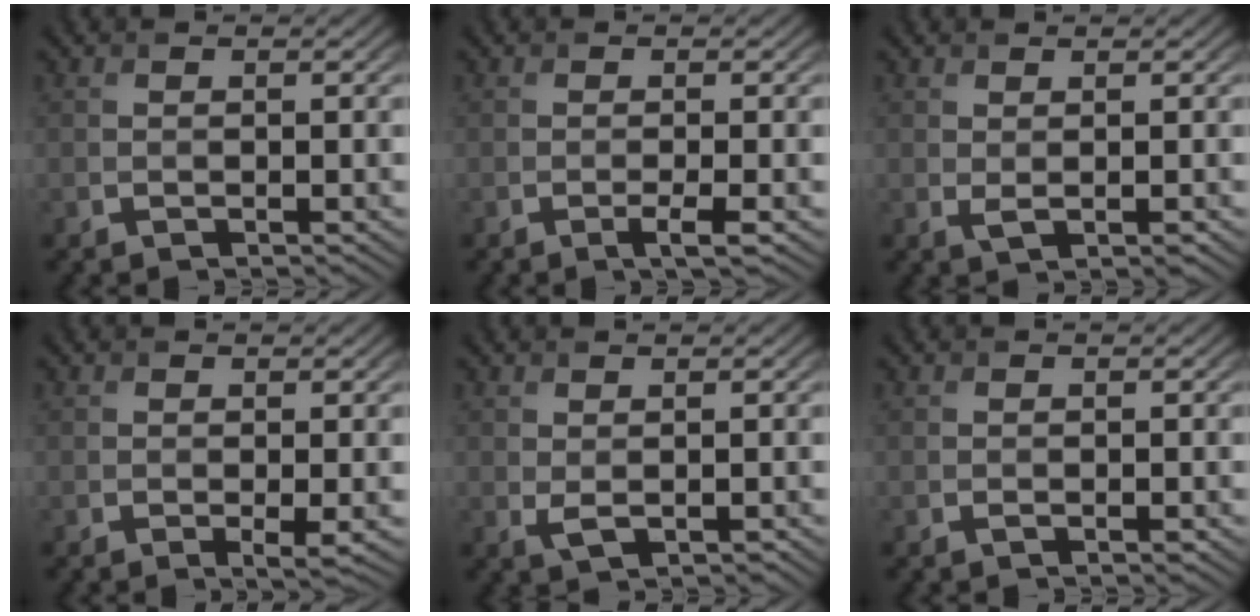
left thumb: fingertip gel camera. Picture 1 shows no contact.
{"total": 1.8, "force": [-0.7, 0.1, 1.7], "torque": [-0.027, 0.001, -0.016]}
{"total": 1.4, "force": [0.3, 0.4, 1.3], "torque": [-0.030, -0.004, 0.009]}
{"total": 1.2, "force": [-0.1, -0.1, 1.2], "torque": [-0.020, -0.005, -0.003]}
{"total": 1.6, "force": [0.2, 0.7, 1.4], "torque": [-0.033, -0.006, 0.009]}
{"total": 0.6, "force": [-0.2, 0.2, 0.5], "torque": [-0.009, -0.003, -0.001]}